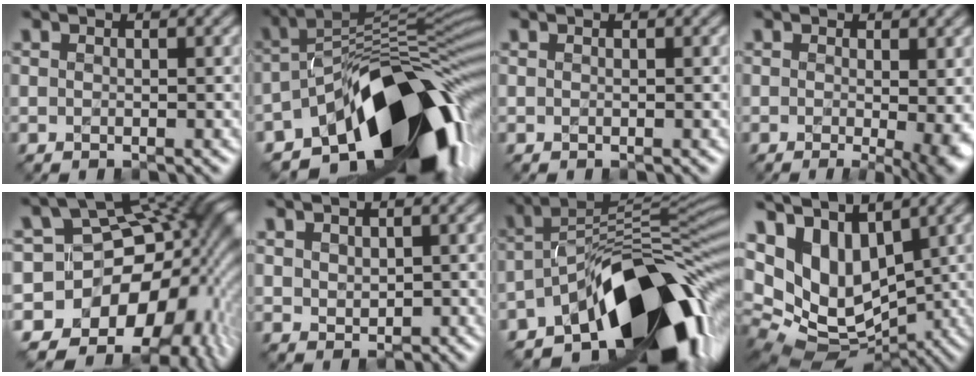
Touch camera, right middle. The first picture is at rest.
{"total": 17.6, "force": [-7.9, 8.0, 13.5], "torque": [-0.198, 0.002, -0.134]}
{"total": 0.0}
{"total": 6.8, "force": [-0.7, 2.5, 6.3], "torque": [-0.055, -0.010, -0.005]}
{"total": 14.1, "force": [-4.7, 10.7, 7.9], "torque": [-0.108, -0.021, -0.072]}
{"total": 1.3, "force": [0.9, 0.9, 0.2], "torque": [-0.008, -0.001, 0.025]}
{"total": 16.0, "force": [-8.2, 7.0, 11.8], "torque": [-0.172, 0.014, -0.140]}
{"total": 11.5, "force": [3.9, 7.9, 7.3], "torque": [-0.163, 0.013, 0.099]}